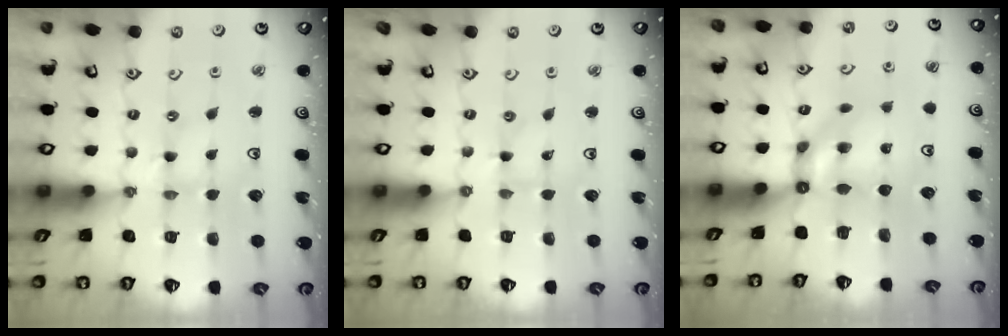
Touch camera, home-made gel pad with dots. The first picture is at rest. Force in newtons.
{"total": 0.0}
{"total": 6.9, "press": 6.9, "slide": 0.4}